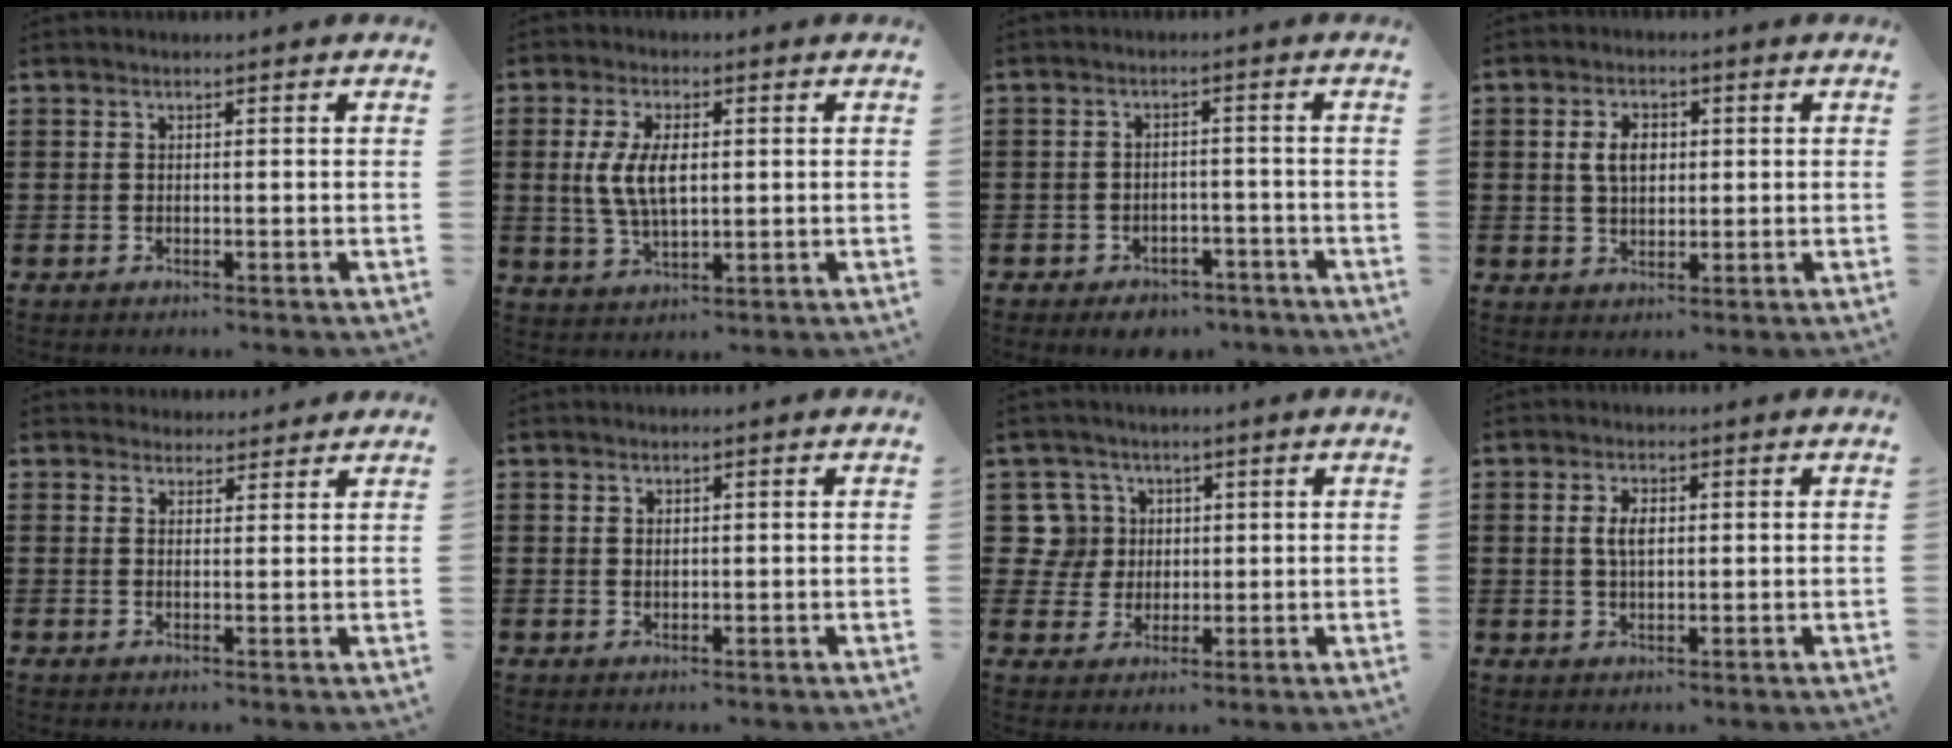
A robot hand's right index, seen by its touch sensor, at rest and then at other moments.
{"total": 6.8, "force": [0.6, 3.2, 5.9], "torque": [-0.131, 0.005, 0.005]}
{"total": 3.1, "force": [-3.0, 0.8, 0.0], "torque": [-0.005, 0.005, -0.063]}
{"total": 4.2, "force": [0.7, 2.6, 3.2], "torque": [-0.062, 0.009, 0.008]}
{"total": 2.2, "force": [2.0, 0.8, -0.2], "torque": [0.006, -0.002, 0.039]}
{"total": 0.8, "force": [0.6, 0.5, 0.2], "torque": [-0.004, 0.001, 0.011]}
{"total": 6.9, "force": [1.6, 6.4, 2.0], "torque": [-0.075, 0.012, 0.028]}
{"total": 3.2, "force": [0.5, 1.4, 2.8], "torque": [-0.057, 0.006, 0.007]}